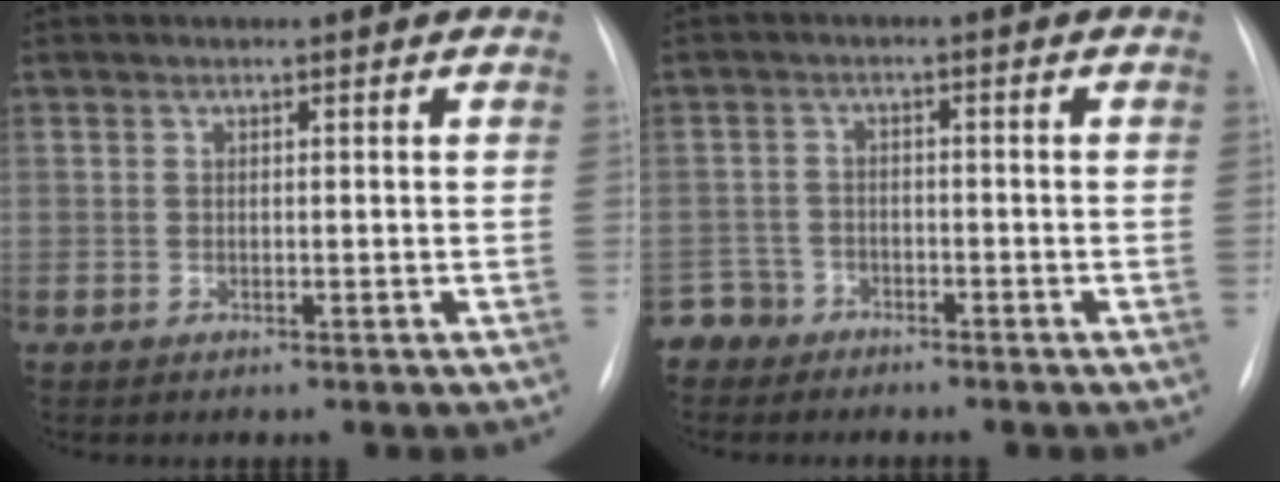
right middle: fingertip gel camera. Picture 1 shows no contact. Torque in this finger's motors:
{"motor_torque": [0.66, -0.62, 0.06, -0.01]}